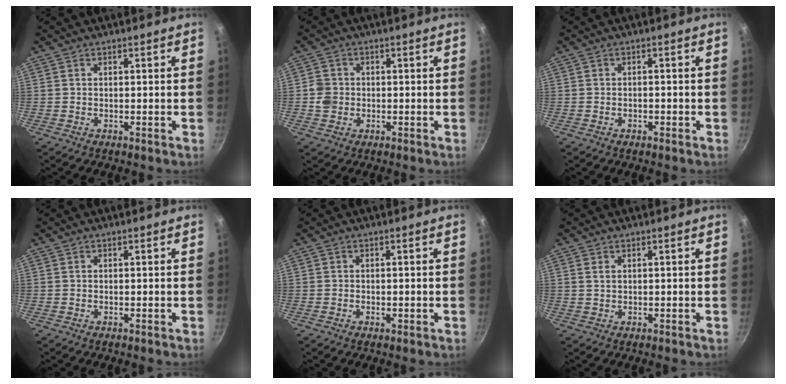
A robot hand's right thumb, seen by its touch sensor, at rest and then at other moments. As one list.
[{"total": 3.4, "force": [-0.4, 3.2, 1.3], "torque": [-0.014, 0.011, -0.012]}, {"total": 1.2, "force": [-0.7, 0.7, 0.6], "torque": [-0.010, 0.006, -0.011]}, {"total": 0.0}, {"total": 1.0, "force": [-0.4, 0.6, 0.7], "torque": [-0.009, 0.001, -0.007]}, {"total": 1.1, "force": [0.5, 0.6, 0.8], "torque": [-0.013, 0.001, 0.010]}]